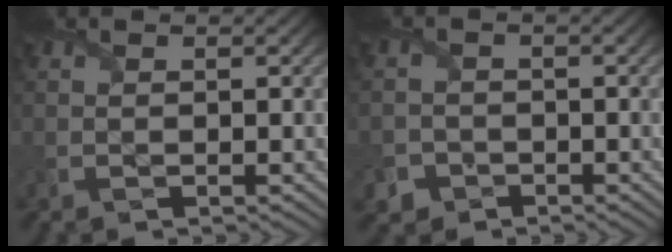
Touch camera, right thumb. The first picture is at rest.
{"total": 3.0, "force": [-1.9, 2.4, 0.4], "torque": [-0.004, -0.002, -0.041]}